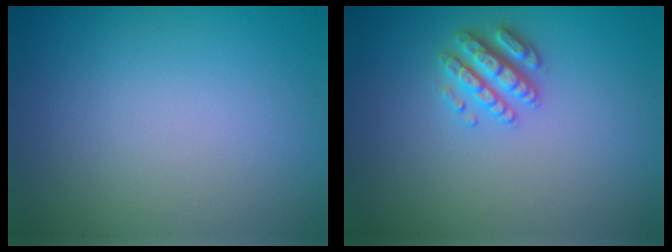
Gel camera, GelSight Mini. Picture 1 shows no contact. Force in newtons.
{"total": 2.8, "press": 2.7, "slide": 0.8}